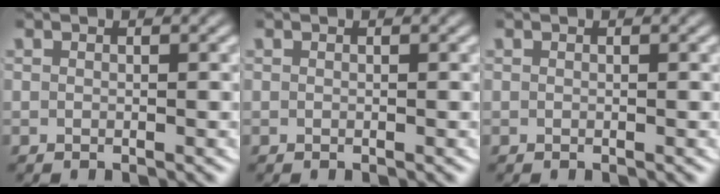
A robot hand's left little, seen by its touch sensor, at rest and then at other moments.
{"total": 0.0}
{"total": 0.0}